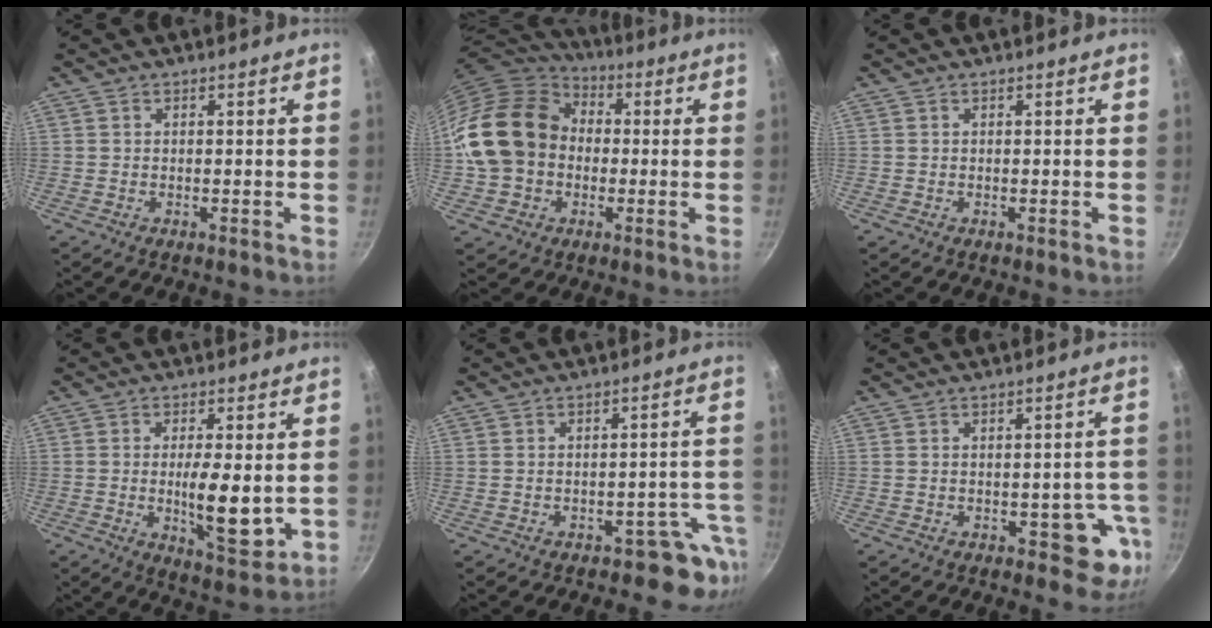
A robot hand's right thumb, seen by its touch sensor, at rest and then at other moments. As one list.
[{"total": 19.2, "force": [0.1, 15.5, 11.3], "torque": [-0.199, 0.045, 0.000]}, {"total": 0.0}, {"total": 10.3, "force": [-0.7, 3.5, 9.7], "torque": [-0.150, -0.015, -0.002]}, {"total": 5.5, "force": [-3.7, 3.4, 2.1], "torque": [0.034, 0.050, -0.042]}, {"total": 7.2, "force": [-2.5, 4.1, 5.3], "torque": [-0.007, 0.020, -0.028]}]